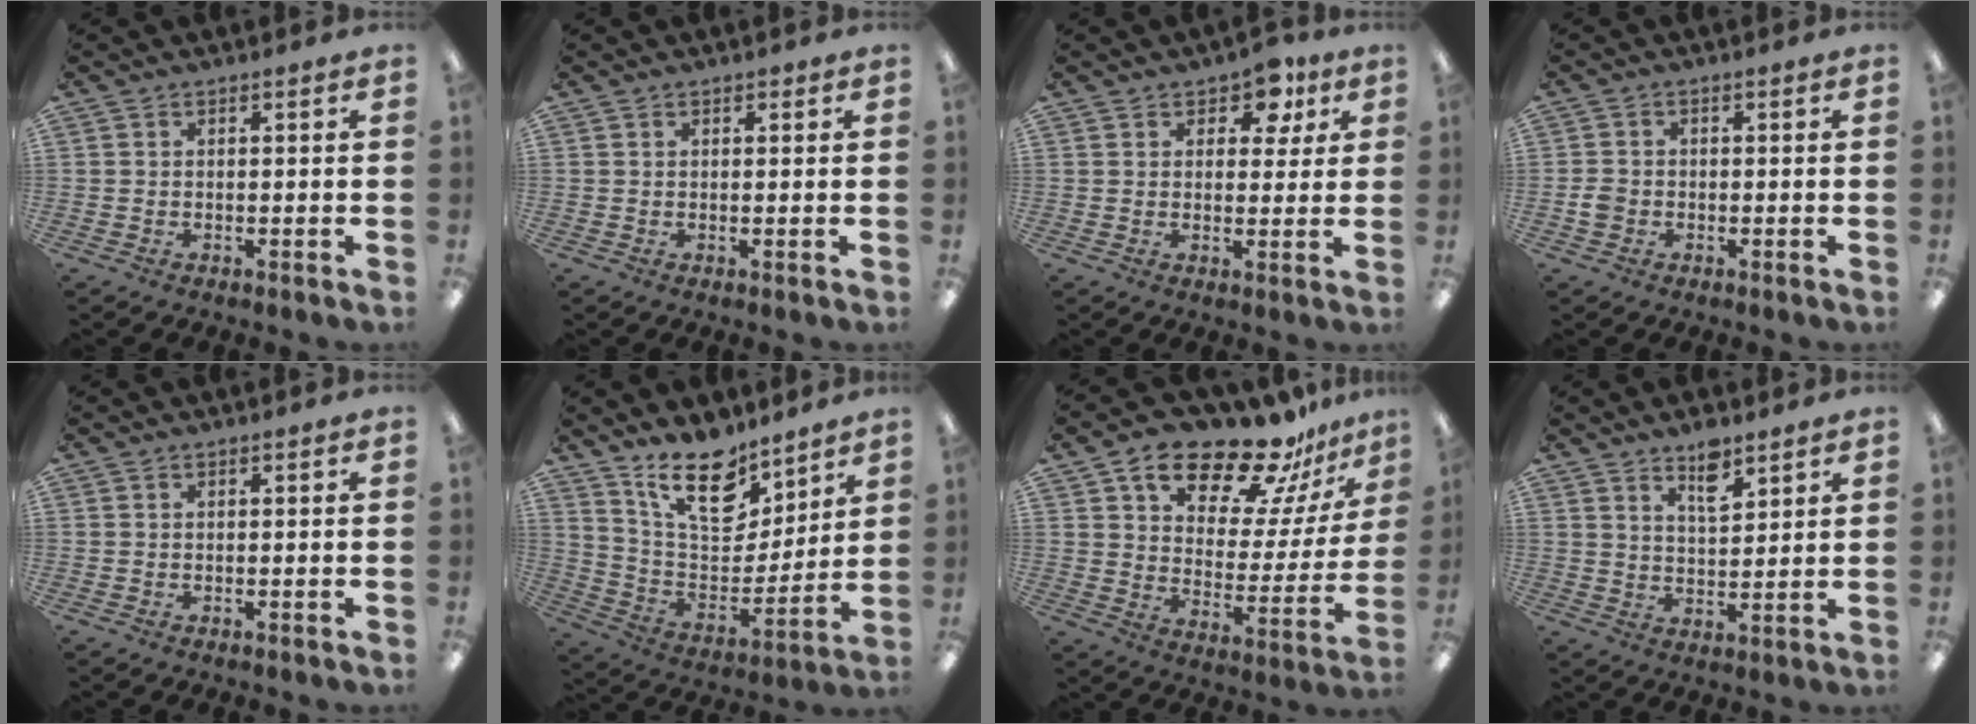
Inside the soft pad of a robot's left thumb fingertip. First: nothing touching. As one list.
[{"total": 0.9, "force": [0.6, 0.6, 0.3], "torque": [-0.005, 0.002, 0.010]}, {"total": 6.9, "force": [4.0, 4.4, 3.6], "torque": [-0.037, -0.010, 0.065]}, {"total": 2.4, "force": [-0.8, 2.1, 1.1], "torque": [-0.018, 0.005, -0.016]}, {"total": 0.0}, {"total": 18.1, "force": [13.1, 8.4, 9.2], "torque": [-0.154, -0.081, 0.233]}, {"total": 19.3, "force": [15.4, 7.7, 8.8], "torque": [-0.152, -0.111, 0.265]}, {"total": 7.2, "force": [5.2, 3.1, 3.9], "torque": [-0.050, -0.028, 0.087]}]